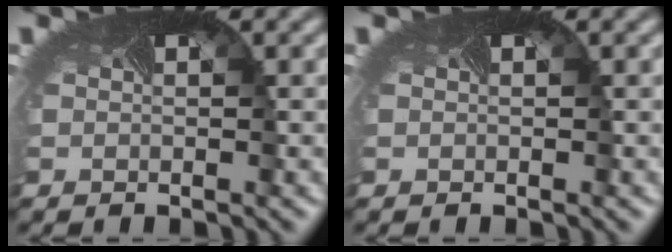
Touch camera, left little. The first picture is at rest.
{"total": 0.0}